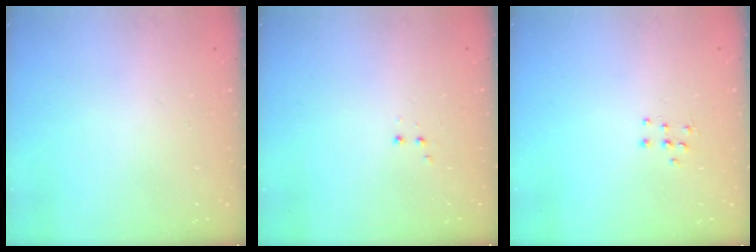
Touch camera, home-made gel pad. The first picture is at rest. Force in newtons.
{"total": 2.8, "press": 2.8, "slide": 0.6}
{"total": 5.0, "press": 4.9, "slide": 0.5}